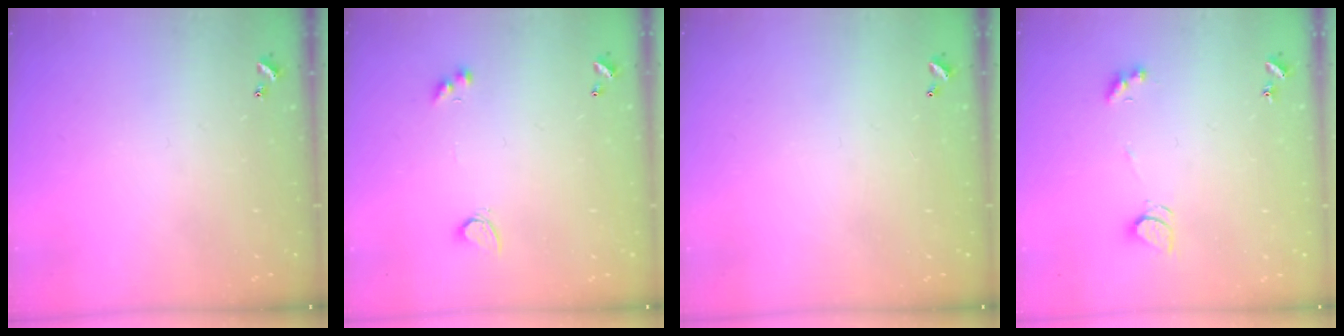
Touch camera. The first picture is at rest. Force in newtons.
{"total": 3.3, "press": 2.8, "slide": 1.7}
{"total": 2.9, "press": 2.9, "slide": 0.1}
{"total": 2.2, "press": 2.2, "slide": 0.4}